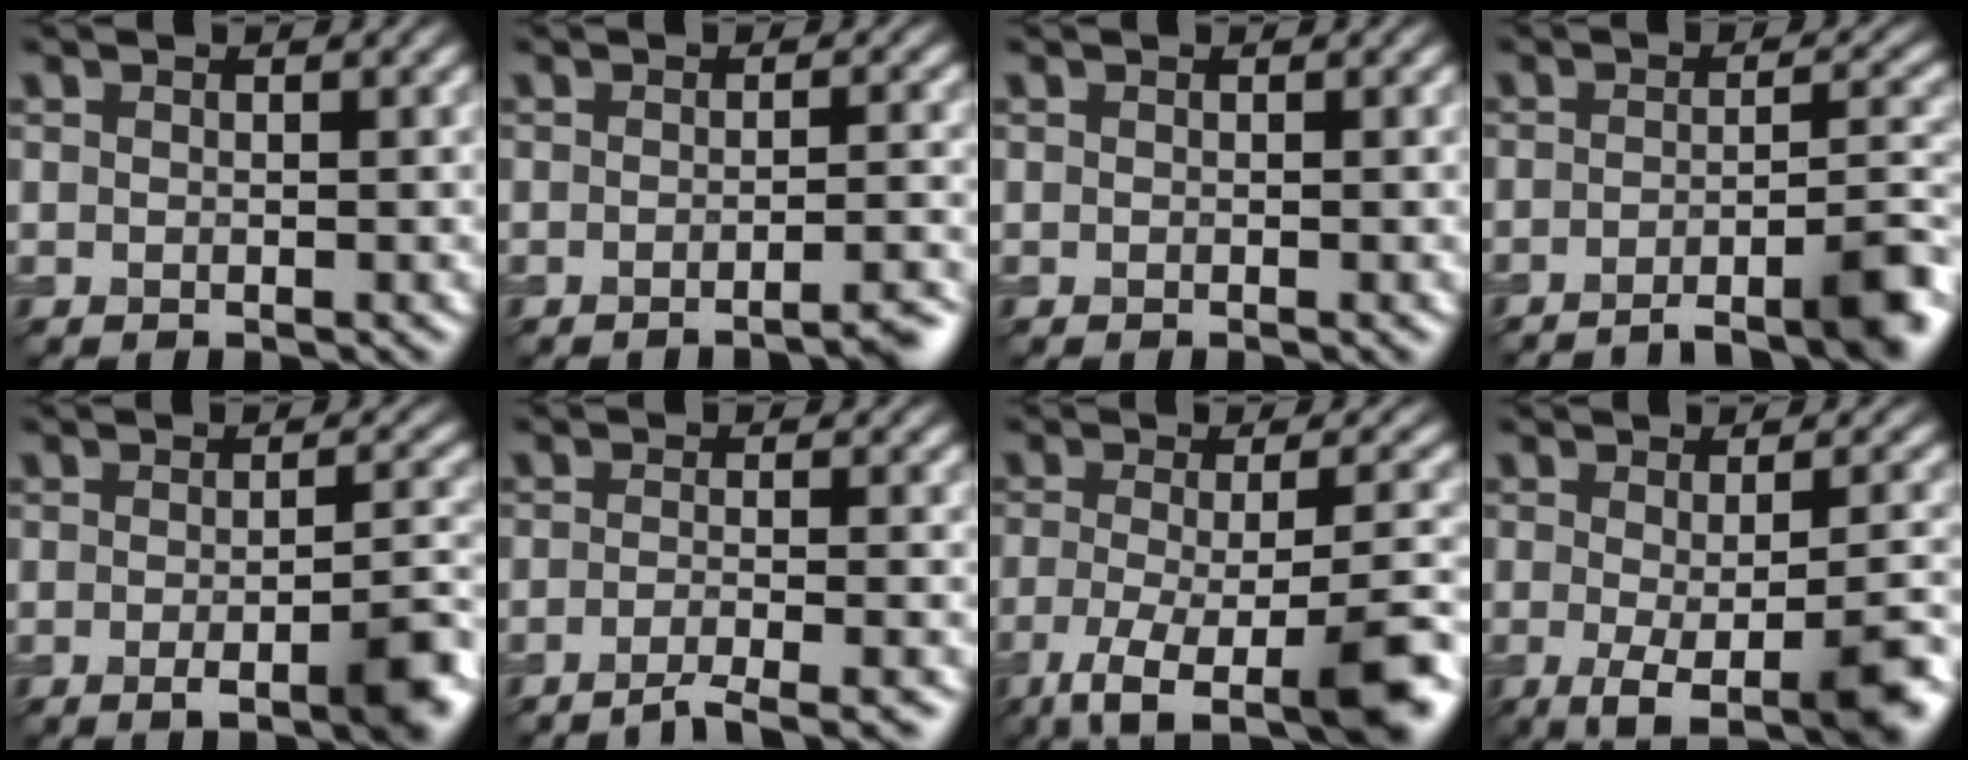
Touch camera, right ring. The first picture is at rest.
{"total": 3.0, "force": [-2.1, 0.5, 2.1], "torque": [-0.020, 0.007, -0.036]}
{"total": 0.0}
{"total": 6.9, "force": [-4.5, 1.4, 5.1], "torque": [-0.054, 0.011, -0.068]}
{"total": 5.6, "force": [-2.1, 1.4, 5.0], "torque": [-0.068, 0.000, -0.034]}
{"total": 4.7, "force": [-3.4, 0.8, 3.1], "torque": [-0.046, 0.001, -0.057]}
{"total": 10.9, "force": [-5.8, 3.0, 8.7], "torque": [-0.136, -0.011, -0.095]}
{"total": 7.5, "force": [-2.6, 2.2, 6.7], "torque": [-0.092, -0.014, -0.035]}